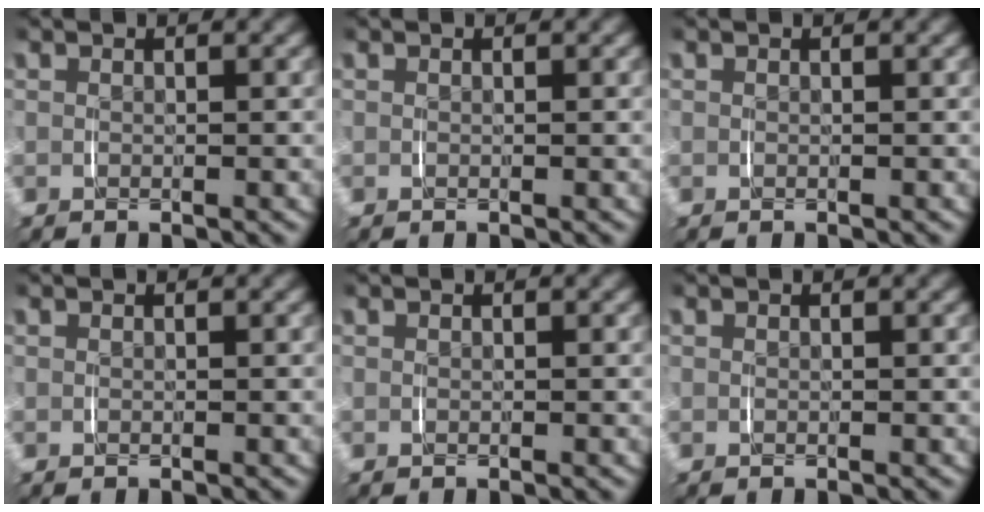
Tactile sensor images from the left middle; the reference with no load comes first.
{"total": 0.0}
{"total": 0.0}
{"total": 0.0}
{"total": 0.0}
{"total": 0.0}